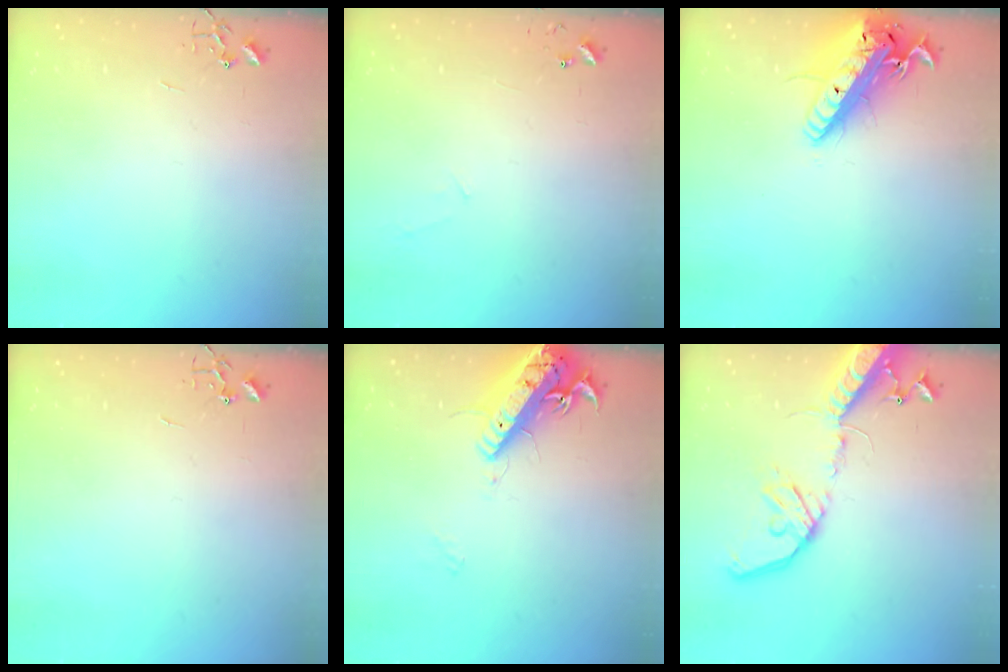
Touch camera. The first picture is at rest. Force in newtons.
{"total": 5.4, "press": 5.4, "slide": 0.4}
{"total": 20.4, "press": 20.0, "slide": 4.2}
{"total": 0.0}
{"total": 17.1, "press": 16.8, "slide": 3.3}
{"total": 17.9, "press": 17.6, "slide": 3.7}